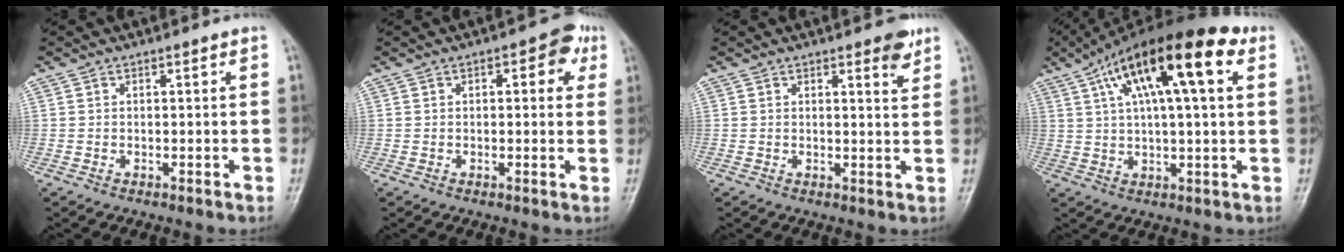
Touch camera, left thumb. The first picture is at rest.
{"total": 5.3, "force": [1.9, 2.6, 4.2], "torque": [-0.029, 0.001, 0.015]}
{"total": 3.7, "force": [2.3, 1.0, 2.6], "torque": [-0.030, -0.014, 0.028]}
{"total": 19.9, "force": [7.9, 6.3, 17.1], "torque": [-0.277, 0.021, 0.125]}